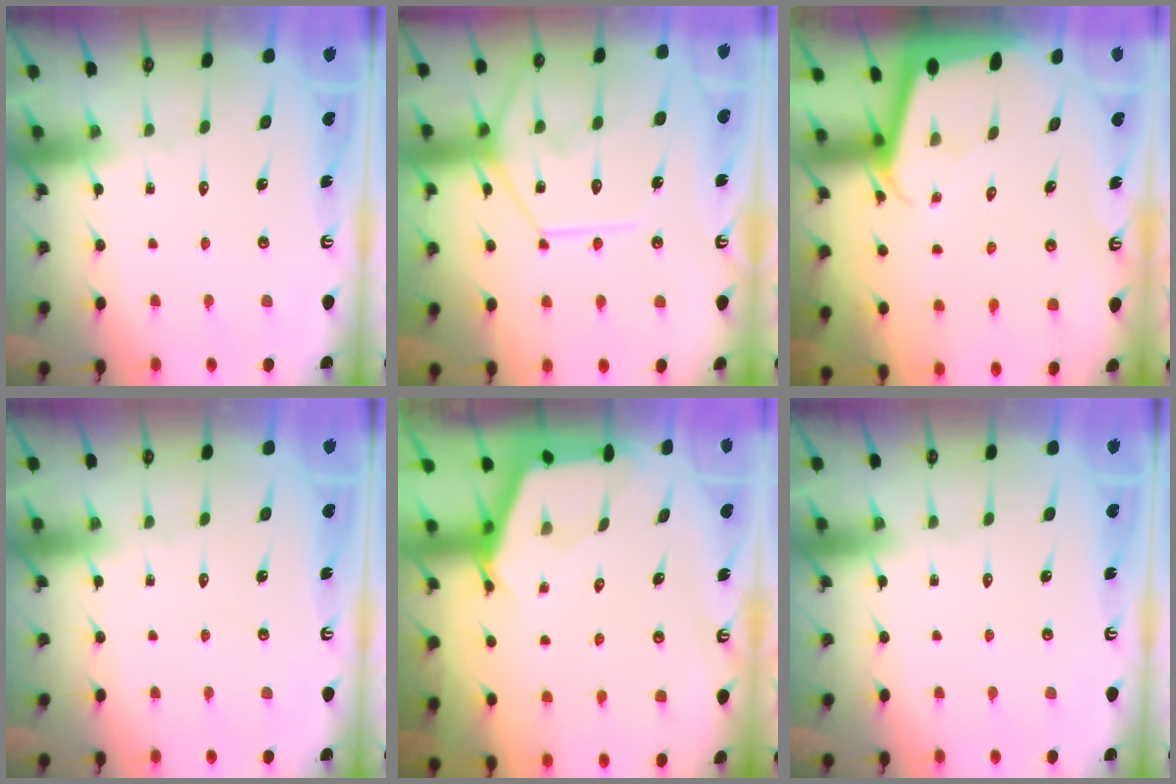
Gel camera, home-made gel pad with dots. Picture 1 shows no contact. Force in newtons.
{"total": 14.1, "press": 14.0, "slide": 1.5}
{"total": 2.2, "press": 2.2, "slide": 0.2}
{"total": 0.0}
{"total": 2.6, "press": 2.6, "slide": 0.3}
{"total": 0.0}